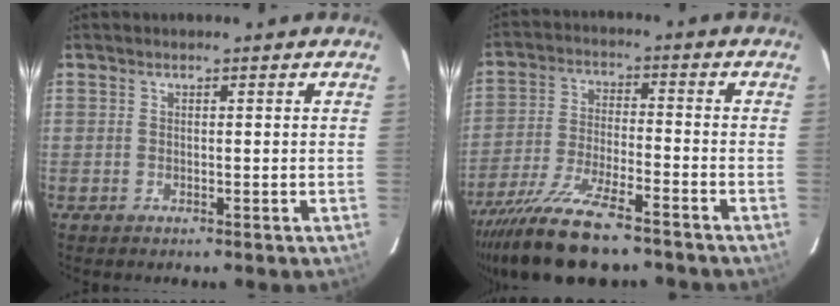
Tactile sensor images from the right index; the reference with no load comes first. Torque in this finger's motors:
{"motor_torque": [1.39, -0.75, 0.82, 0.21]}